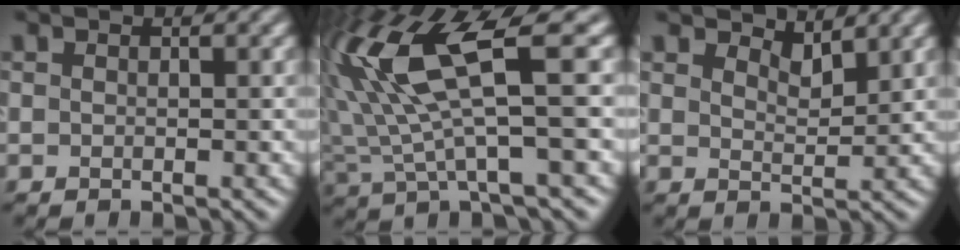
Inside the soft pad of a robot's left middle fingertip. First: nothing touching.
{"total": 10.0, "force": [3.5, 2.9, 8.9], "torque": [-0.192, 0.011, 0.069]}
{"total": 1.9, "force": [1.9, 0.1, 0.3], "torque": [-0.008, 0.003, 0.031]}